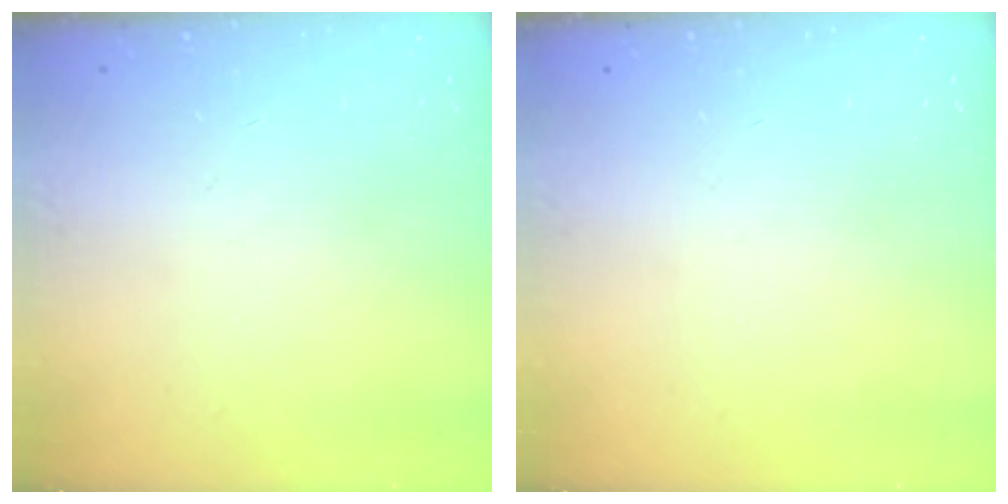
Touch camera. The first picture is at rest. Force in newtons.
{"total": 0.0}